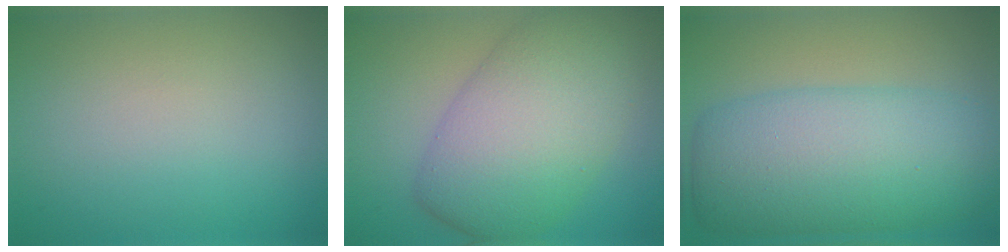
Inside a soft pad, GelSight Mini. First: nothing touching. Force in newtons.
{"total": 10.5, "press": 10.4, "slide": 0.7}
{"total": 10.2, "press": 10.2, "slide": 0.3}